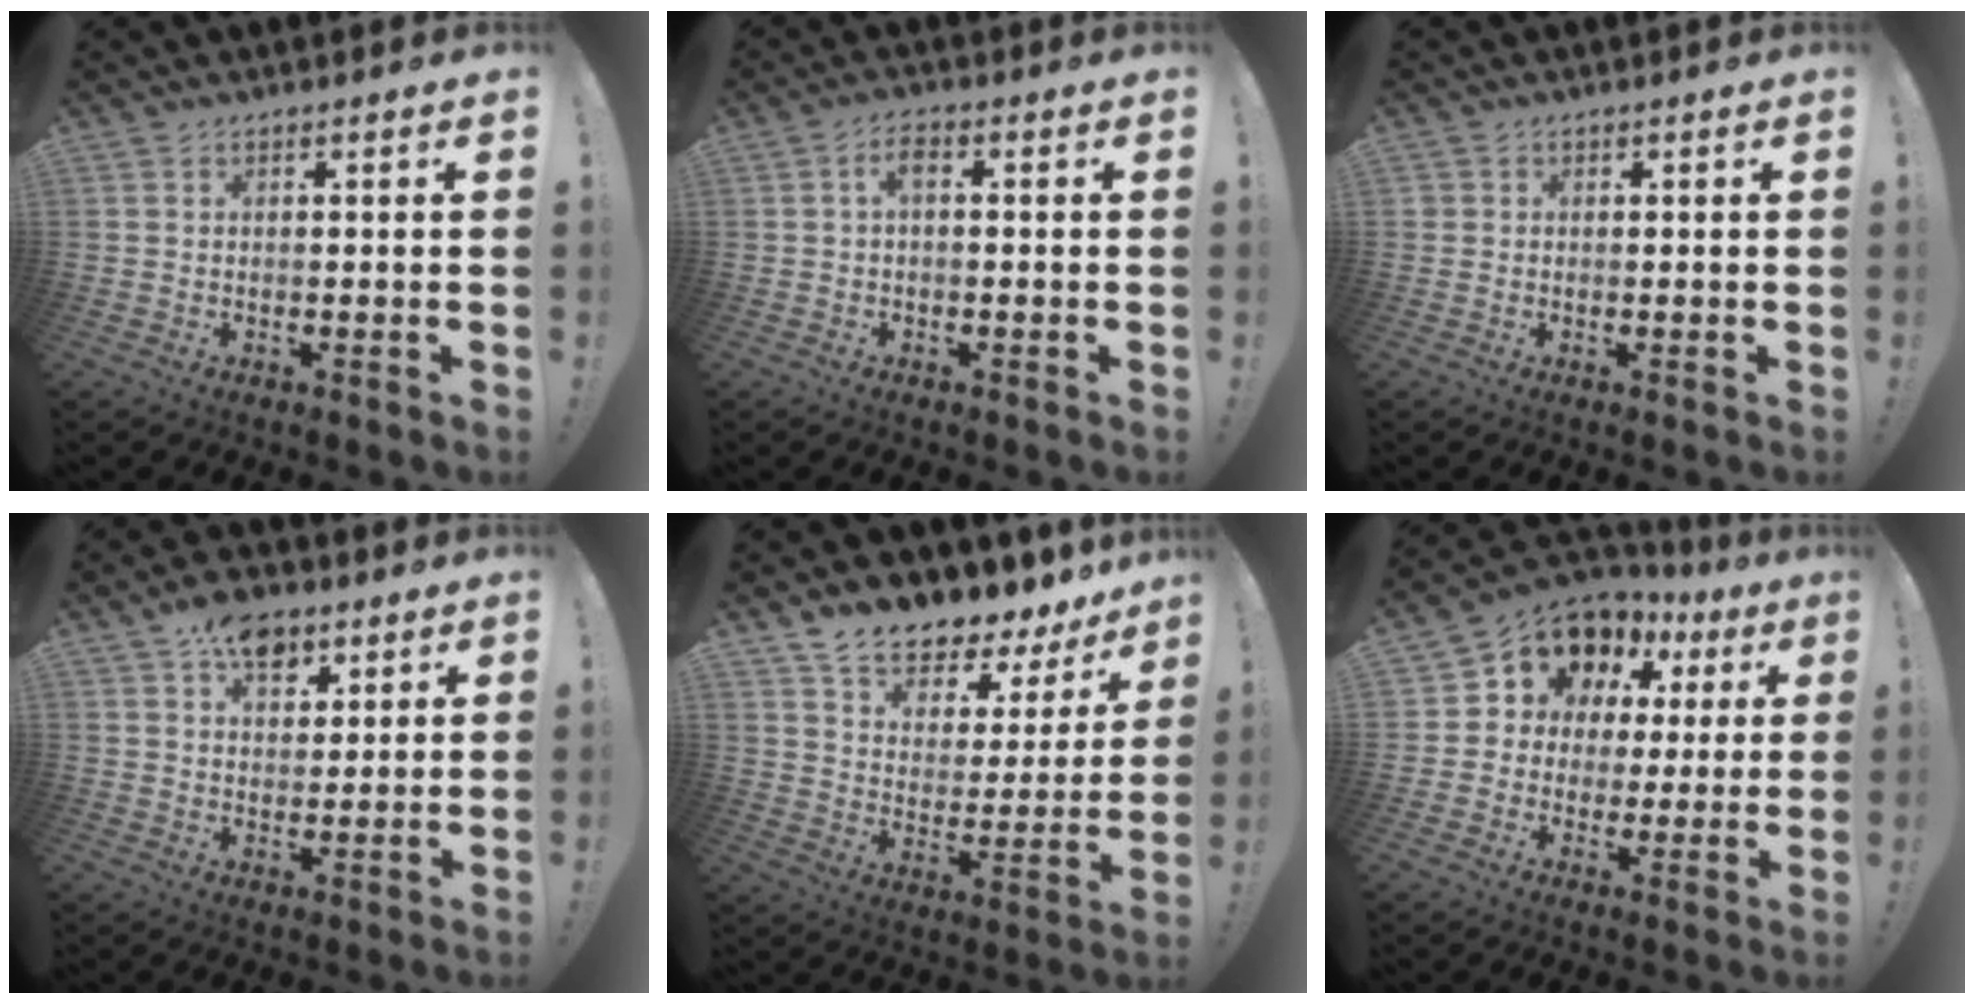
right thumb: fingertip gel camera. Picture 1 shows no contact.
{"total": 3.1, "force": [0.0, 1.5, 2.7], "torque": [-0.057, 0.011, -0.001]}
{"total": 1.3, "force": [0.5, 1.1, 0.3], "torque": [-0.011, 0.003, 0.011]}
{"total": 9.9, "force": [5.8, 6.4, 4.8], "torque": [-0.064, -0.018, 0.105]}
{"total": 9.0, "force": [8.1, 2.9, 2.4], "torque": [-0.046, -0.085, 0.140]}
{"total": 11.0, "force": [6.0, 8.3, 4.0], "torque": [-0.067, -0.043, 0.116]}